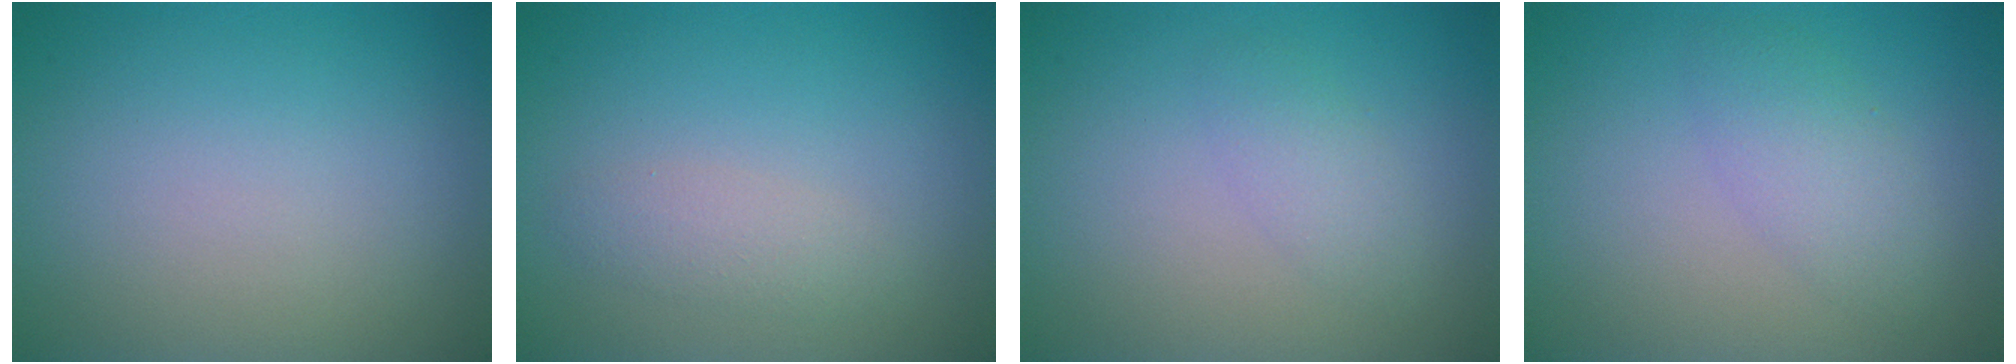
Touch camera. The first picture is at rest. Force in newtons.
{"total": 1.7, "press": 1.7, "slide": 0.0}
{"total": 1.6, "press": 1.6, "slide": 0.1}
{"total": 2.5, "press": 2.5, "slide": 0.1}